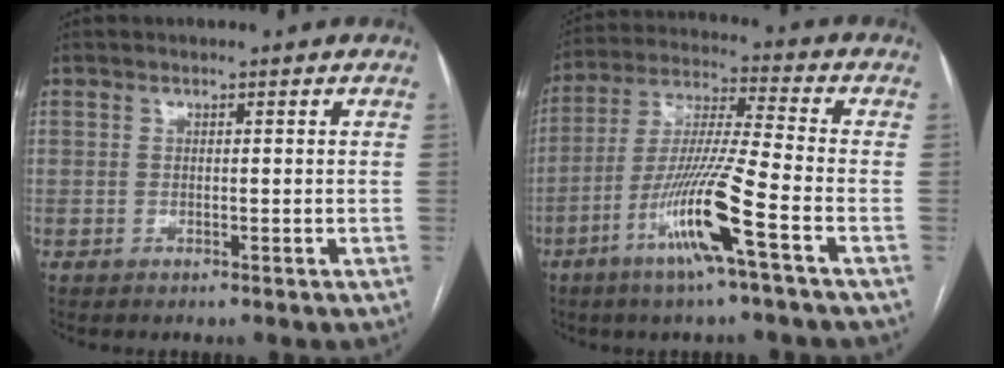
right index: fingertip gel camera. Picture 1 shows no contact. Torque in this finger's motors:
{"motor_torque": [1.86, -0.28, 0.96, 0.21]}